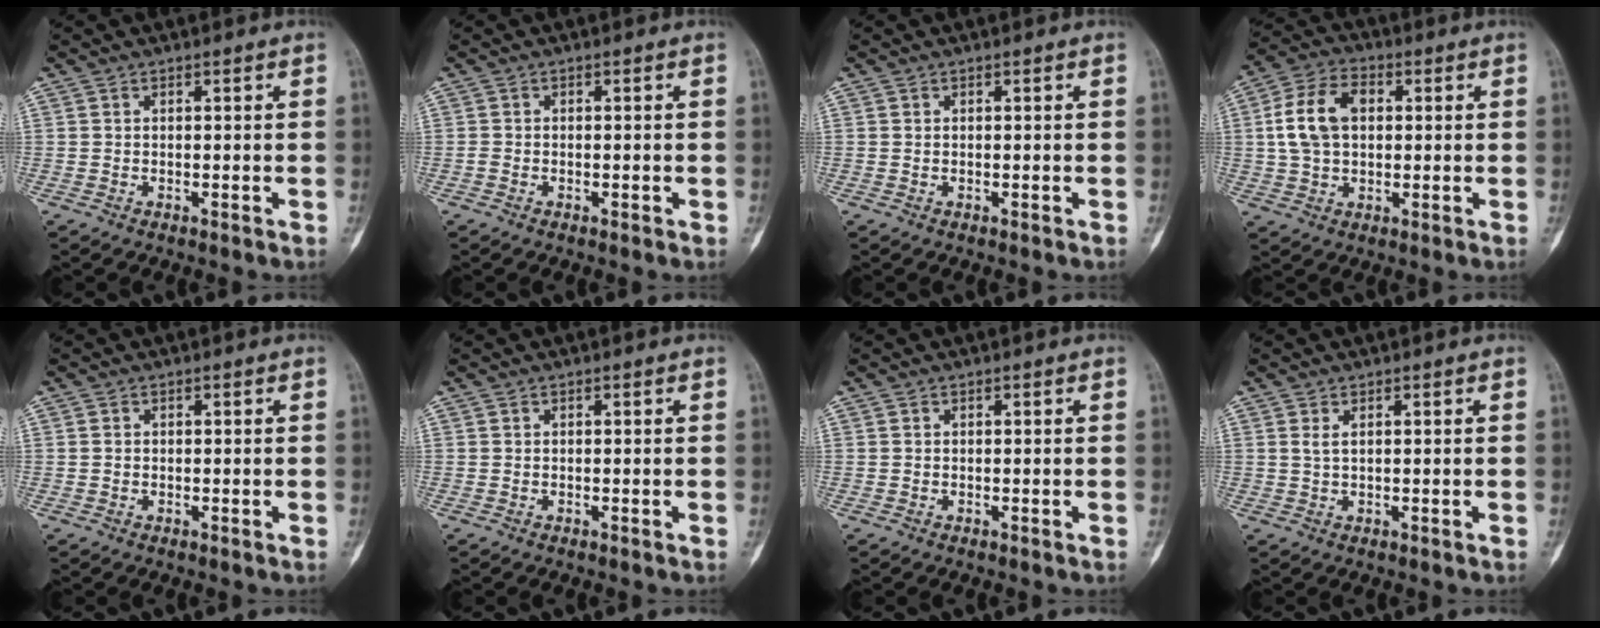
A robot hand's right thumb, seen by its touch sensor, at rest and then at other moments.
{"total": 1.1, "force": [-0.3, 0.8, 0.7], "torque": [-0.002, 0.001, -0.008]}
{"total": 0.0}
{"total": 11.2, "force": [1.6, 7.5, 8.2], "torque": [-0.147, 0.018, 0.026]}
{"total": 0.7, "force": [0.0, 0.7, 0.3], "torque": [0.002, 0.002, 0.000]}
{"total": 0.0}
{"total": 0.0}
{"total": 1.4, "force": [0.6, 0.7, 1.1], "torque": [-0.017, 0.001, 0.015]}